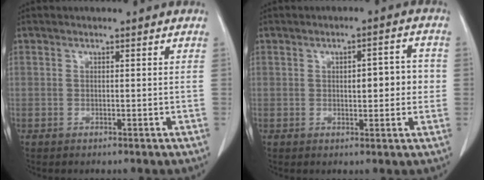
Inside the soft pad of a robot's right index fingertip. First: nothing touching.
{"total": 5.6, "force": [0.3, 1.9, 5.3], "torque": [-0.070, 0.013, 0.005]}